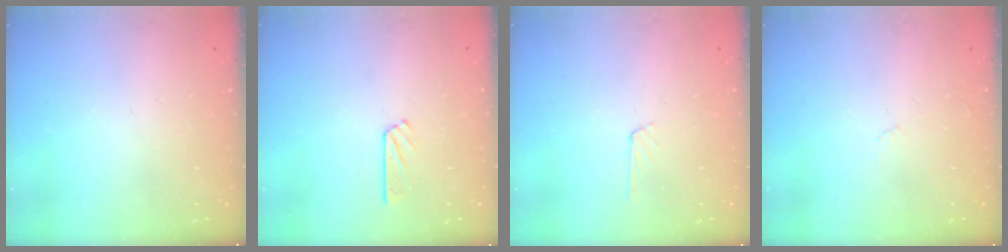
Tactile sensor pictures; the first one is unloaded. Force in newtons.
{"total": 3.3, "press": 3.3, "slide": 0.3}
{"total": 3.6, "press": 3.6, "slide": 0.4}
{"total": 2.7, "press": 2.6, "slide": 0.4}